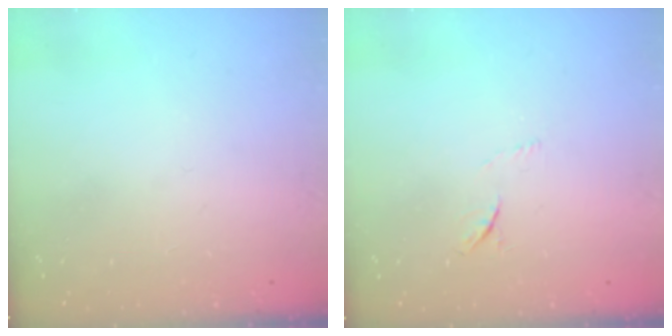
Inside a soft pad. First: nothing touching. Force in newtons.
{"total": 4.2, "press": 4.0, "slide": 1.4}